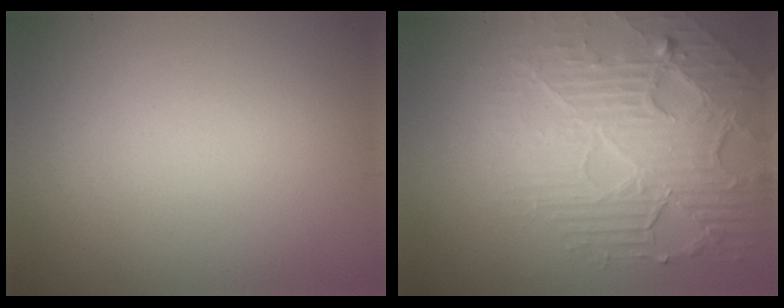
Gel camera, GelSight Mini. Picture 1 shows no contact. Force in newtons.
{"total": 6.6, "press": 4.8, "slide": 4.4}